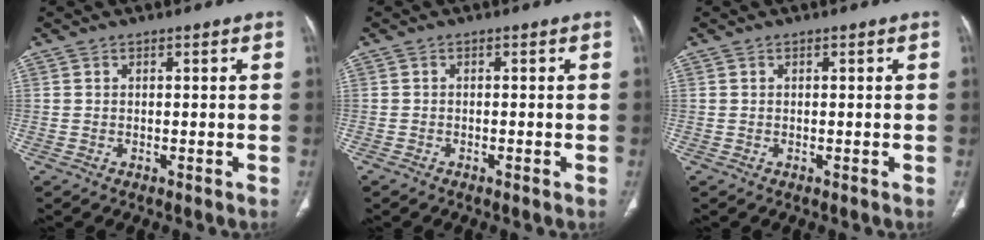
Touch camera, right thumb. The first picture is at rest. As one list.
[{"total": 0.8, "force": [-0.5, 0.2, 0.6], "torque": [-0.009, -0.001, -0.010]}, {"total": 0.0}]